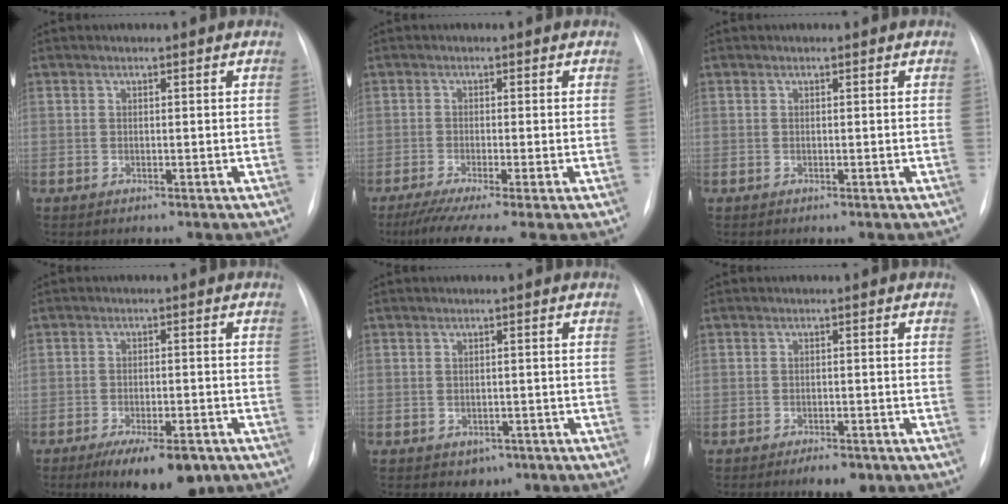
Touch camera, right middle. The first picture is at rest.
{"total": 8.1, "force": [-5.9, 0.0, 5.5], "torque": [-0.085, -0.025, -0.097]}
{"total": 0.0}
{"total": 9.5, "force": [-6.4, 2.9, 6.3], "torque": [-0.091, -0.010, -0.095]}
{"total": 2.6, "force": [-1.2, 2.2, 0.7], "torque": [-0.003, 0.005, -0.007]}
{"total": 3.4, "force": [-2.4, 1.3, 2.1], "torque": [-0.026, -0.002, -0.027]}